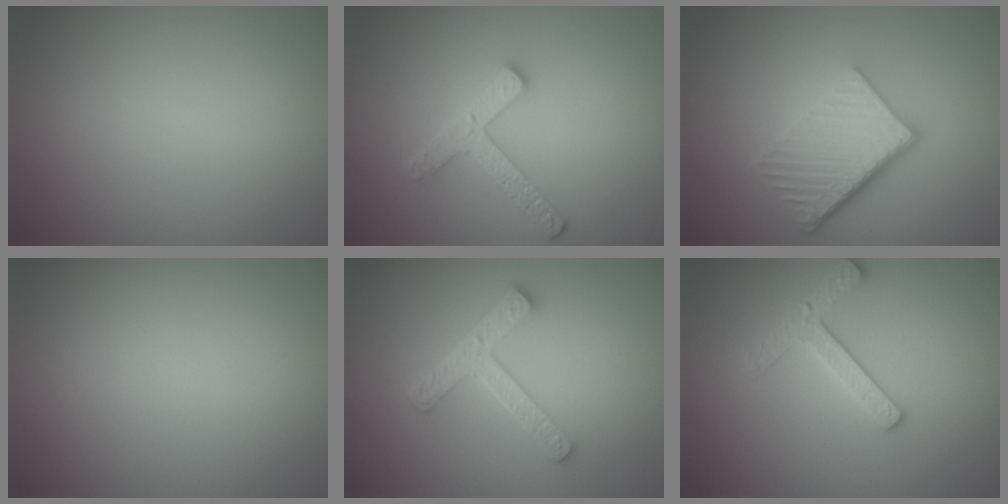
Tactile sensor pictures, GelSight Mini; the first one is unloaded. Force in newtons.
{"total": 2.6, "press": 2.6, "slide": 0.4}
{"total": 6.0, "press": 4.1, "slide": 4.4}
{"total": 0.0}
{"total": 4.4, "press": 3.3, "slide": 2.9}
{"total": 2.6, "press": 2.6, "slide": 0.3}